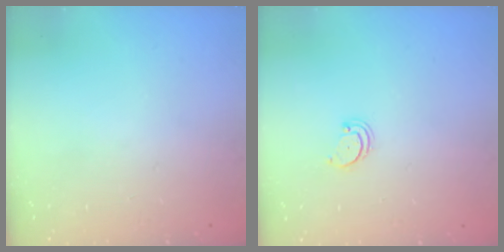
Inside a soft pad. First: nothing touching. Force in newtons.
{"total": 2.4, "press": 2.3, "slide": 0.5}